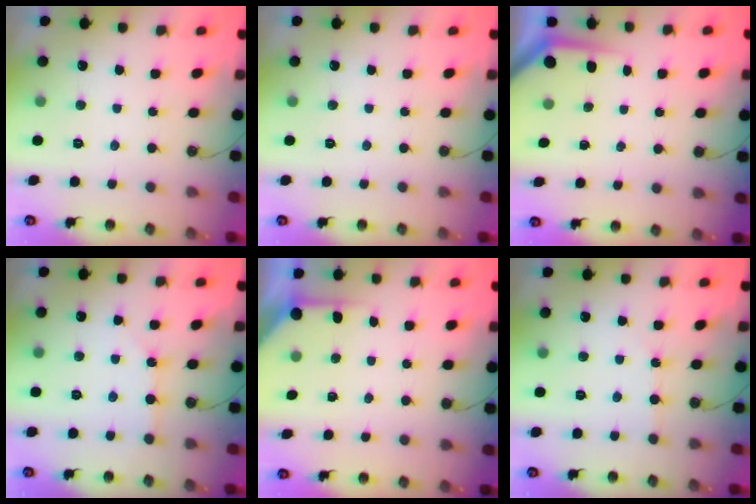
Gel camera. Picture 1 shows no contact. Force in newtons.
{"total": 0.0}
{"total": 3.6, "press": 3.5, "slide": 0.3}
{"total": 1.7, "press": 1.7, "slide": 0.3}
{"total": 3.9, "press": 3.9, "slide": 0.3}
{"total": 1.4, "press": 1.3, "slide": 0.3}